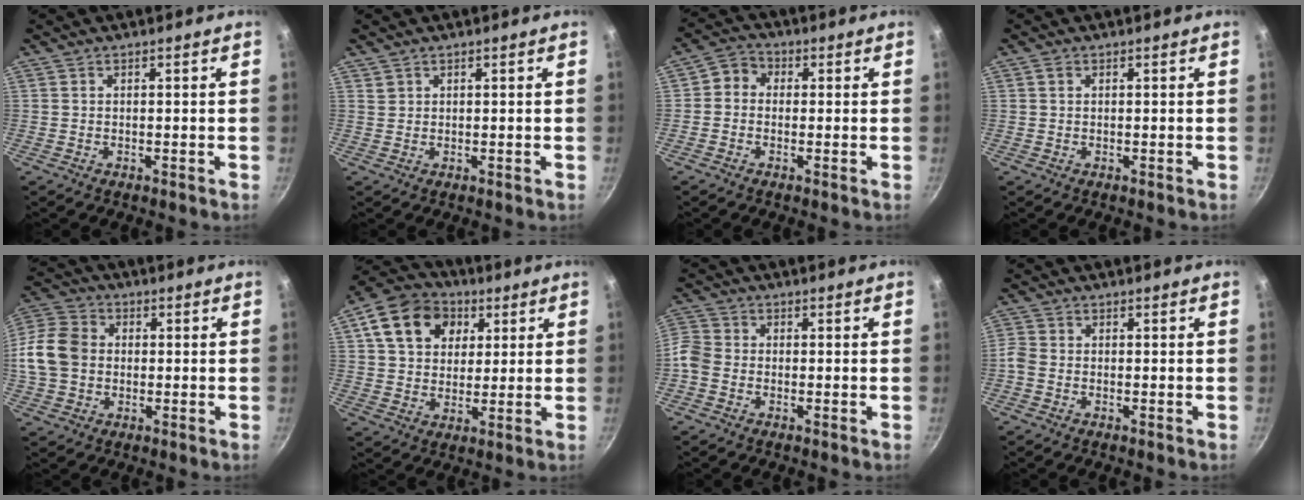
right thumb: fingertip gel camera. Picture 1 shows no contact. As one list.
[{"total": 1.0, "force": [0.6, 0.8, 0.2], "torque": [0.008, 0.008, 0.014]}, {"total": 4.3, "force": [-0.1, 3.8, 2.0], "torque": [-0.018, 0.012, -0.022]}, {"total": 1.0, "force": [0.4, 0.8, 0.5], "torque": [-0.007, 0.002, 0.005]}, {"total": 12.0, "force": [-0.1, 9.7, 7.0], "torque": [-0.117, 0.019, -0.018]}, {"total": 14.5, "force": [5.3, 11.2, 7.7], "torque": [-0.112, 0.007, 0.078]}, {"total": 6.4, "force": [-2.1, 5.2, 3.2], "torque": [-0.072, 0.016, -0.061]}, {"total": 2.3, "force": [-1.2, 1.5, 1.2], "torque": [-0.033, 0.005, -0.031]}]